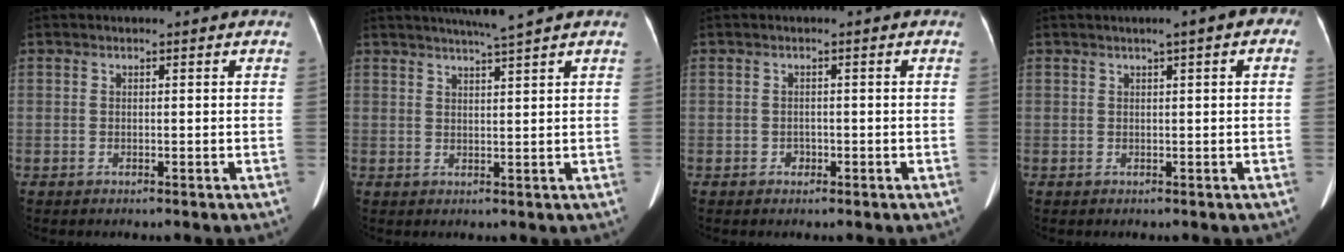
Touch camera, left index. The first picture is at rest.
{"total": 4.7, "force": [4.0, -1.2, 2.2], "torque": [-0.037, 0.001, 0.065]}
{"total": 1.1, "force": [-0.8, 0.7, 0.1], "torque": [-0.003, -0.002, -0.012]}
{"total": 3.3, "force": [1.2, 0.7, 3.0], "torque": [-0.035, 0.016, 0.011]}